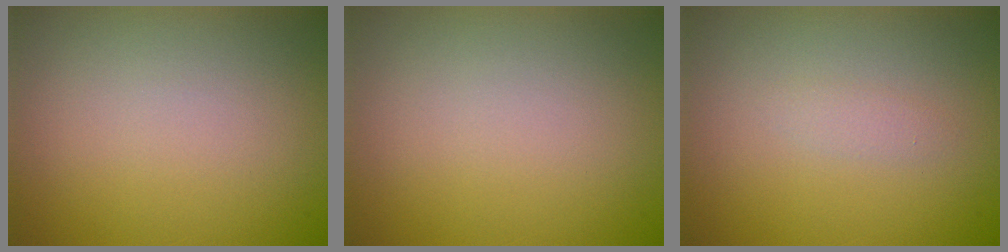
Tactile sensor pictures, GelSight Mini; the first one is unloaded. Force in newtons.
{"total": 0.0}
{"total": 0.8, "press": 0.8, "slide": 0.0}